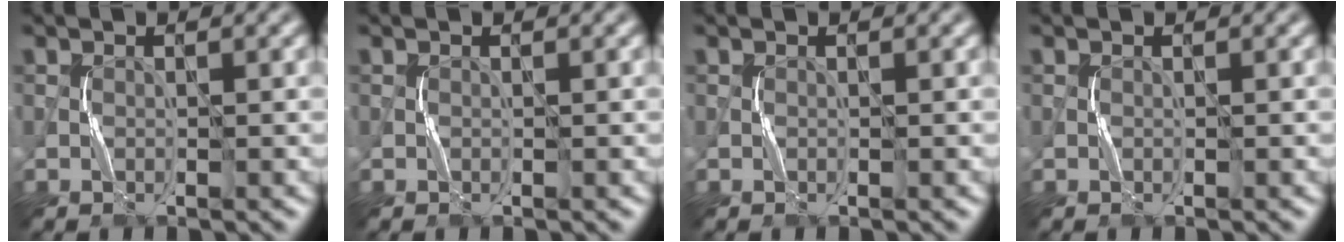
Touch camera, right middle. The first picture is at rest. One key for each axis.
{"total": 0.0}
{"total": 0.0}
{"total": 0.0}